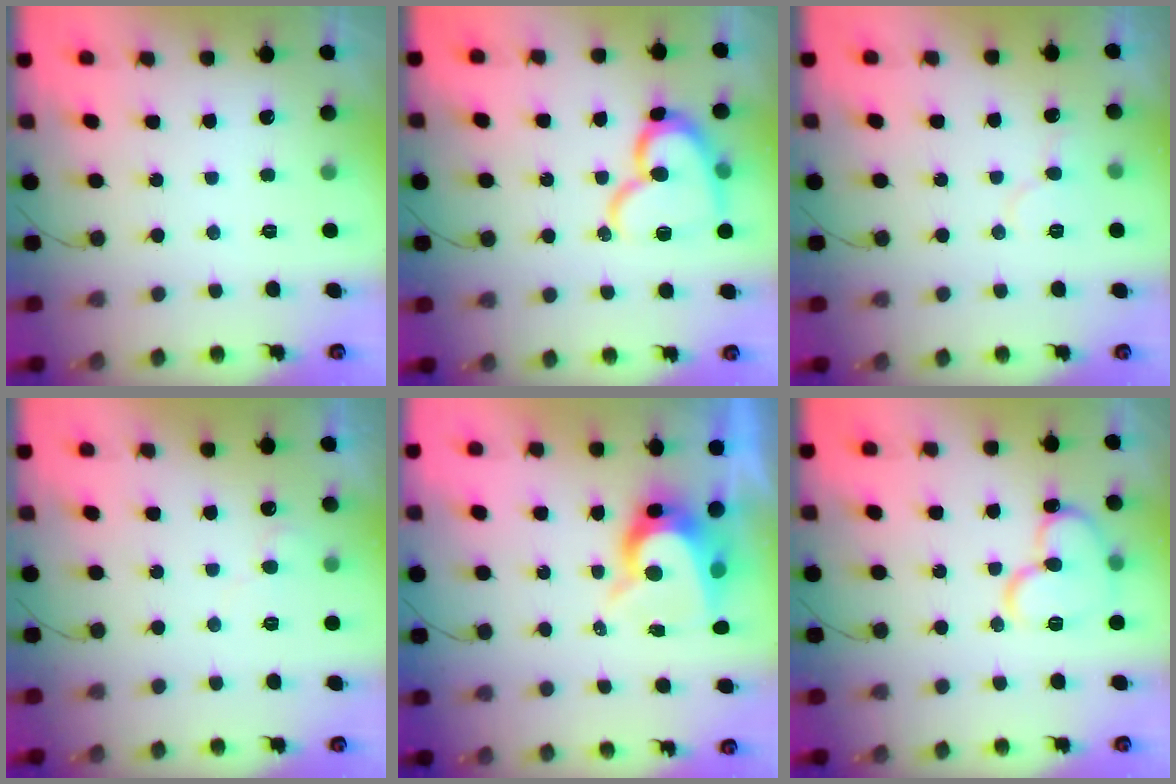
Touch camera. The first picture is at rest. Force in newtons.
{"total": 15.6, "press": 15.5, "slide": 1.5}
{"total": 5.4, "press": 5.3, "slide": 0.5}
{"total": 4.4, "press": 4.4, "slide": 0.4}
{"total": 8.9, "press": 8.9, "slide": 0.5}
{"total": 12.5, "press": 12.4, "slide": 1.2}